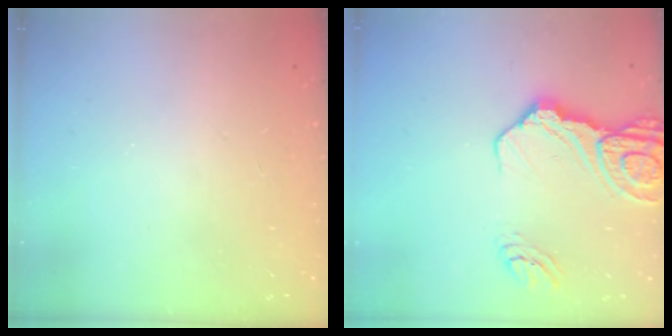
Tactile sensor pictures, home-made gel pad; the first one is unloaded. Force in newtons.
{"total": 16.1, "press": 16.0, "slide": 1.9}